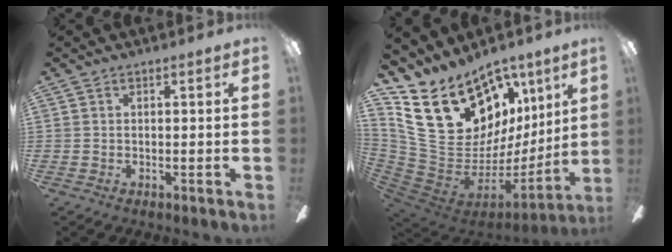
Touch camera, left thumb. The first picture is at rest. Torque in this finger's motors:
{"motor_torque": [2.42, 2.59, 1.46, -1.32, 0.23]}